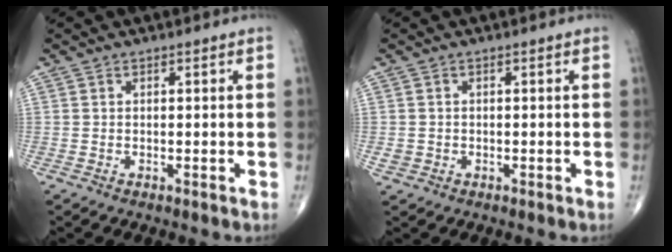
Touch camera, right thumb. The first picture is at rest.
{"total": 1.5, "force": [-0.3, 1.4, 0.5], "torque": [-0.008, 0.002, -0.001]}